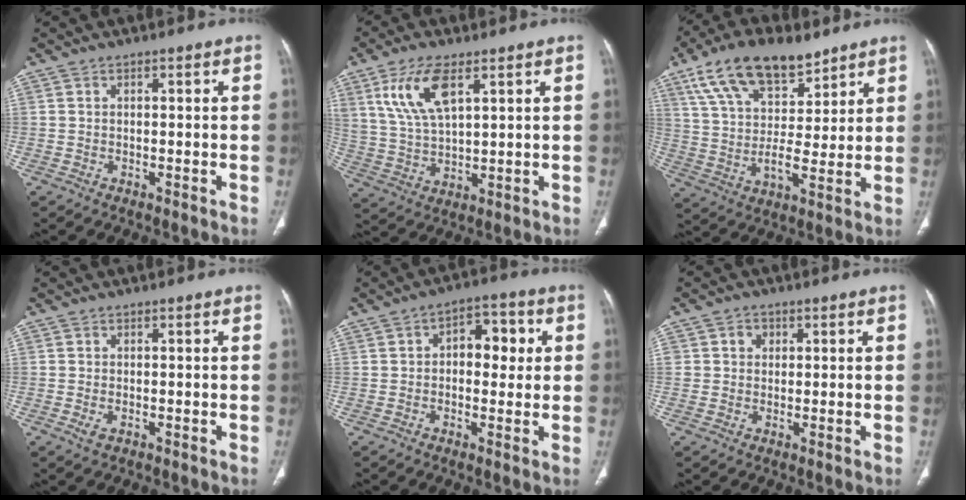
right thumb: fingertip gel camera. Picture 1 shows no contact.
{"total": 10.9, "force": [5.2, 4.7, 8.4], "torque": [-0.169, -0.016, 0.112]}
{"total": 17.3, "force": [10.9, 8.1, 10.8], "torque": [-0.161, -0.032, 0.199]}
{"total": 1.7, "force": [-0.6, 0.9, 1.3], "torque": [-0.030, -0.002, -0.009]}
{"total": 8.1, "force": [1.2, 5.0, 6.2], "torque": [-0.048, 0.017, 0.012]}
{"total": 2.6, "force": [0.7, 2.4, 0.7], "torque": [0.006, 0.000, 0.009]}